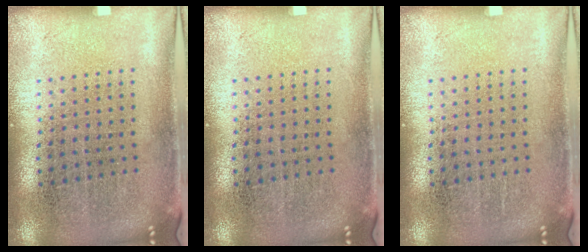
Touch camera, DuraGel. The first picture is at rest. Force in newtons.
{"total": 0.0}
{"total": 0.0}